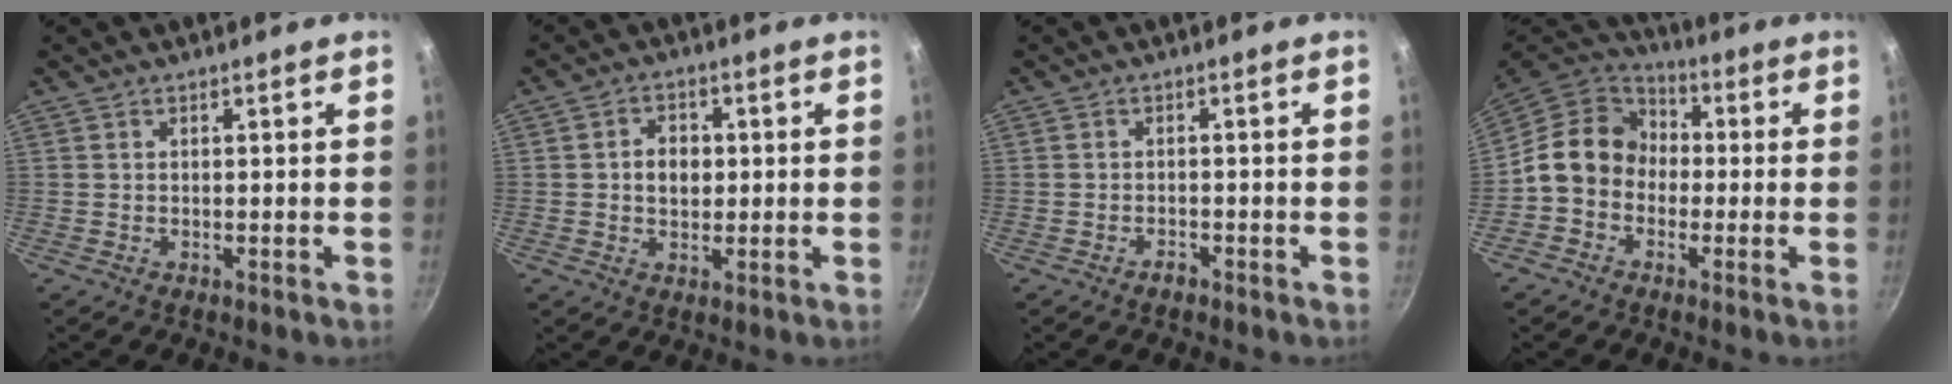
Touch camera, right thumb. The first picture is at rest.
{"total": 5.1, "force": [0.3, 3.9, 3.2], "torque": [-0.030, 0.006, 0.002]}
{"total": 1.4, "force": [-1.1, 0.6, 0.5], "torque": [-0.005, 0.015, -0.017]}
{"total": 12.2, "force": [-0.9, 10.4, 6.3], "torque": [-0.073, 0.037, -0.039]}